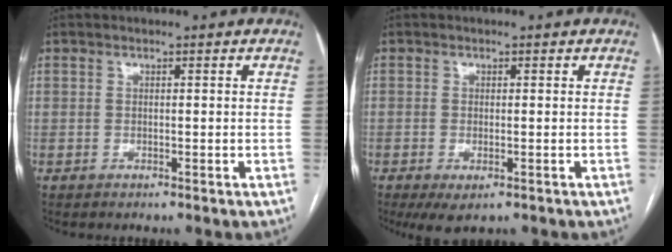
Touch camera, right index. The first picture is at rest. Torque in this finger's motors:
{"motor_torque": [0.88, -0.57, 0.27, 0.06]}